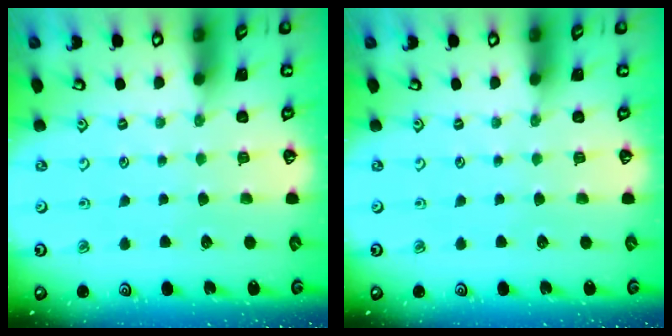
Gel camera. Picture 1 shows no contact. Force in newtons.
{"total": 0.0}